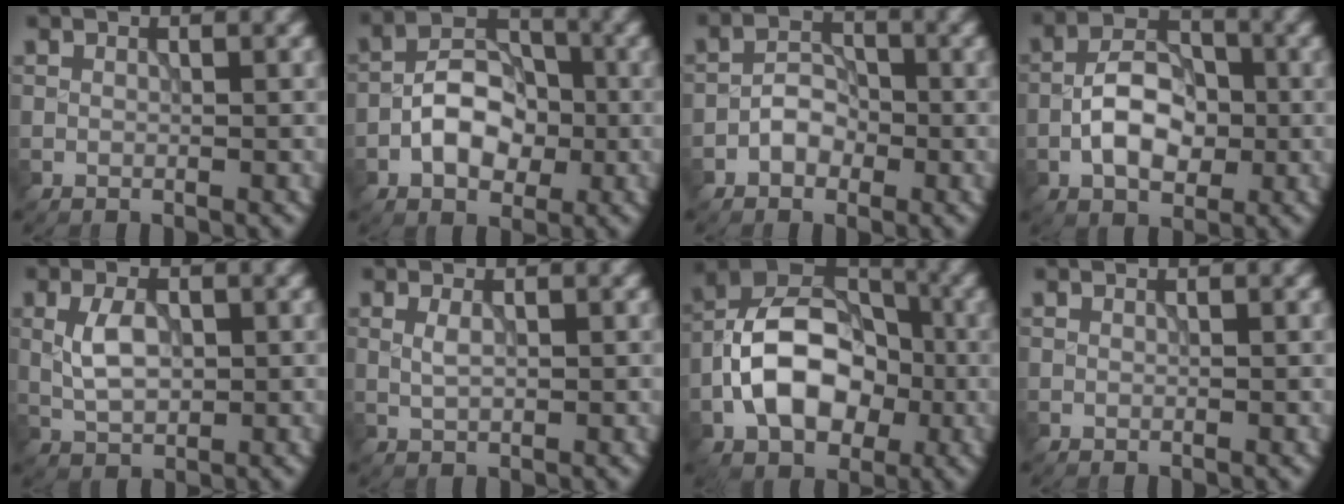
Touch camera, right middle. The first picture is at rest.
{"total": 5.4, "force": [-1.6, 3.5, 3.8], "torque": [-0.056, 0.008, -0.033]}
{"total": 2.5, "force": [-1.2, 1.7, 1.4], "torque": [-0.021, 0.010, -0.024]}
{"total": 5.7, "force": [-1.4, 3.4, 4.3], "torque": [-0.072, 0.008, -0.030]}
{"total": 3.4, "force": [0.2, 2.0, 2.8], "torque": [-0.059, 0.000, 0.006]}
{"total": 1.3, "force": [0.2, 0.6, 1.1], "torque": [-0.029, -0.001, 0.007]}
{"total": 10.0, "force": [-2.4, 6.7, 7.1], "torque": [-0.126, 0.017, -0.052]}
{"total": 0.0}